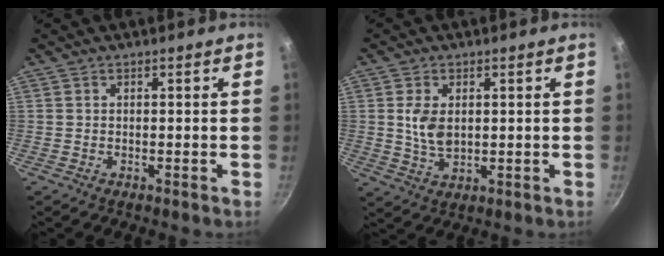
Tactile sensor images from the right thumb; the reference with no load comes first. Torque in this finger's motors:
{"motor_torque": [1.02, 0.98, 0.92, 0.24, 0.10]}